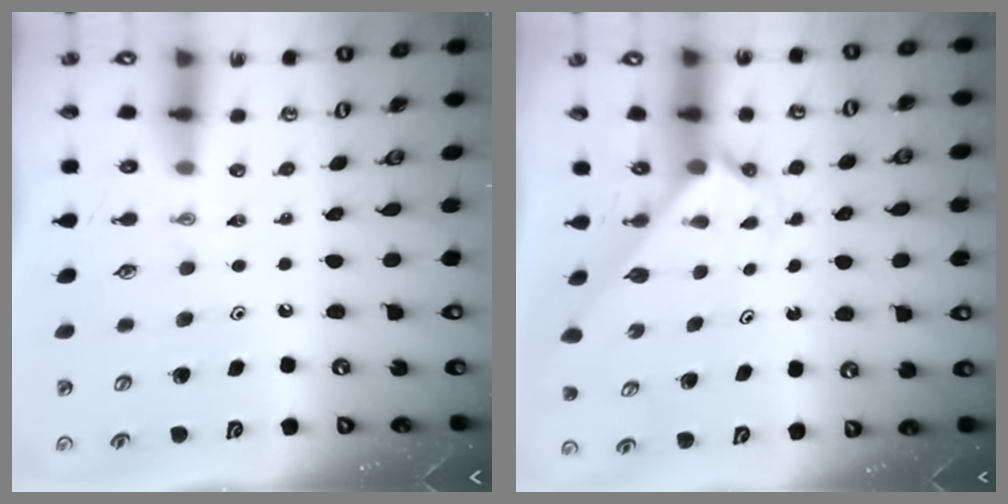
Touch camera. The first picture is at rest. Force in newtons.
{"total": 1.9, "press": 1.9, "slide": 0.2}